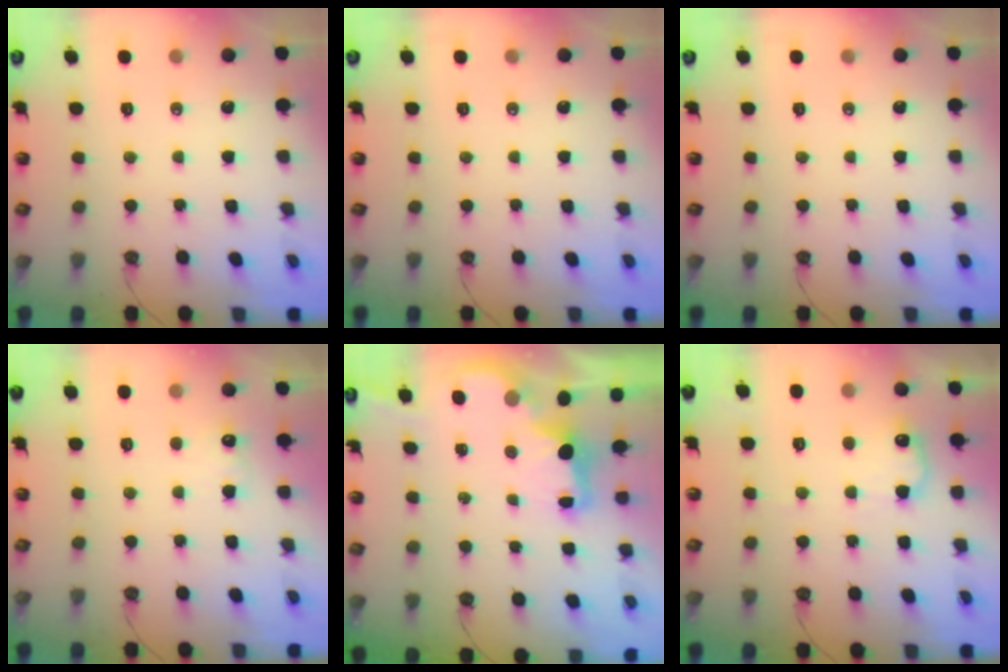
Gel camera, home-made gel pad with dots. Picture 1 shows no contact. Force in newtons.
{"total": 0.0}
{"total": 0.0}
{"total": 5.5, "press": 5.4, "slide": 1.1}
{"total": 2.1, "press": 1.9, "slide": 0.8}
{"total": 10.0, "press": 10.0, "slide": 0.8}